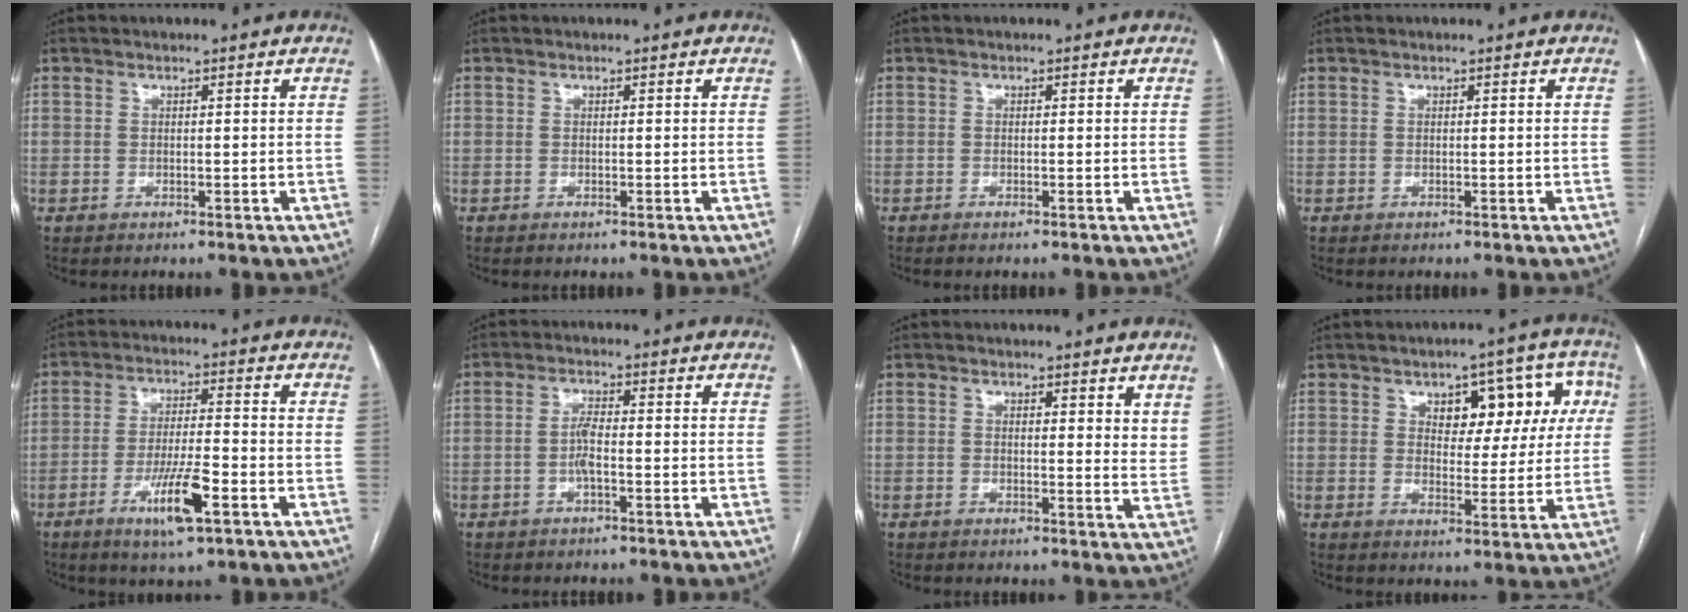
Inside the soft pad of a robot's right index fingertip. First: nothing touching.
{"total": 0.0}
{"total": 0.6, "force": [-0.4, -0.1, 0.5], "torque": [-0.010, 0.000, -0.008]}
{"total": 0.0}
{"total": 9.0, "force": [-4.1, 0.0, 8.0], "torque": [-0.152, -0.014, -0.073]}
{"total": 2.6, "force": [-0.7, 0.4, 2.5], "torque": [-0.049, 0.004, -0.013]}
{"total": 4.4, "force": [3.6, 1.2, 2.2], "torque": [-0.025, -0.016, 0.034]}
{"total": 10.4, "force": [3.7, 5.6, 8.0], "torque": [-0.082, 0.035, 0.049]}